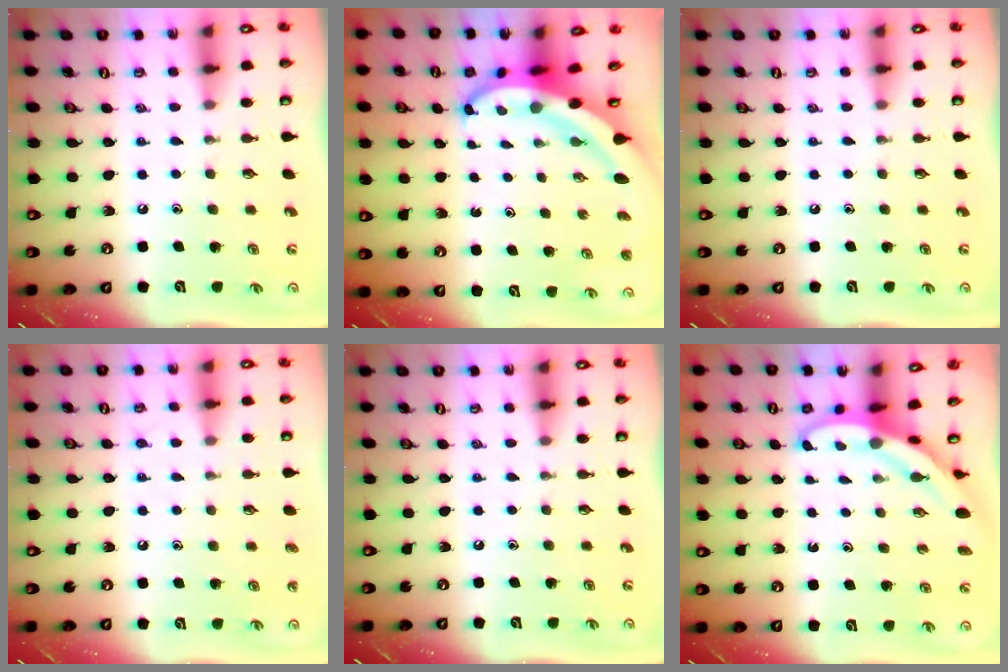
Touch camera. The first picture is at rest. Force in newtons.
{"total": 7.8, "press": 7.8, "slide": 0.5}
{"total": 0.0}
{"total": 4.1, "press": 4.1, "slide": 0.4}
{"total": 0.0}
{"total": 4.0, "press": 4.0, "slide": 0.1}